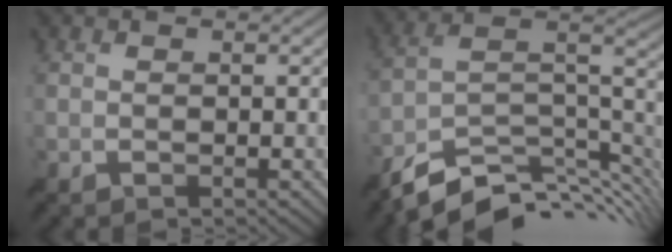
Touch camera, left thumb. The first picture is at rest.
{"total": 11.6, "force": [-7.8, 4.4, 7.4], "torque": [-0.148, 0.000, -0.133]}